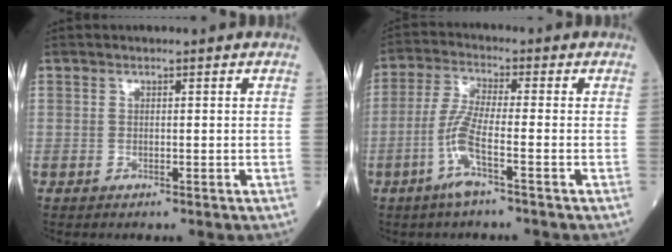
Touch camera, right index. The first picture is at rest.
{"total": 6.4, "force": [-2.9, -0.1, 5.8], "torque": [-0.126, -0.003, -0.063]}